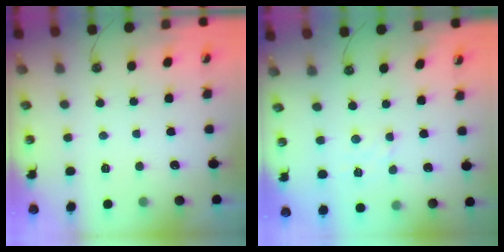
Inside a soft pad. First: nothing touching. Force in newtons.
{"total": 1.5, "press": 1.4, "slide": 0.6}